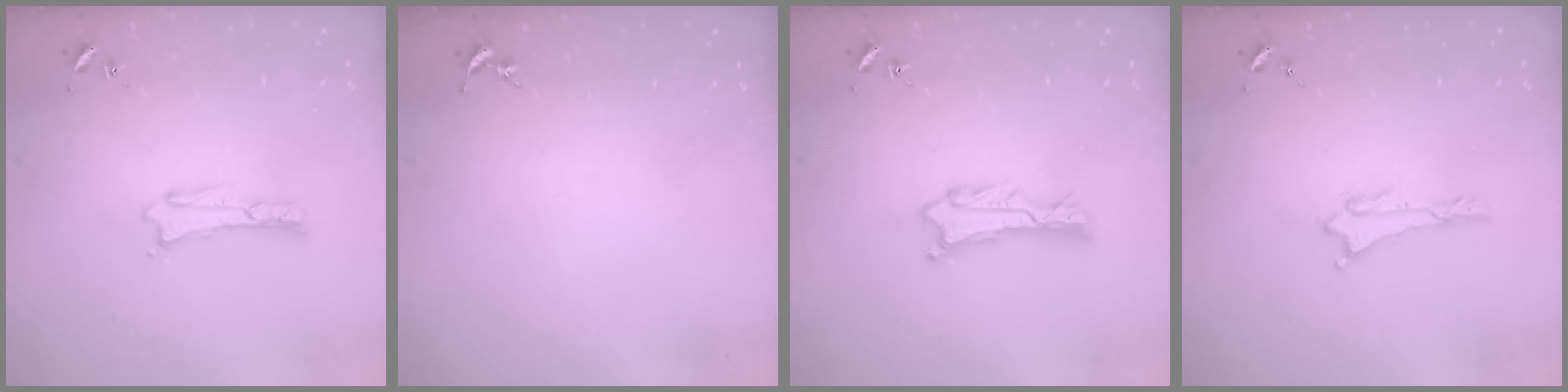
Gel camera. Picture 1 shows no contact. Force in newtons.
{"total": 0.0}
{"total": 0.9, "press": 0.9, "slide": 0.1}
{"total": 0.0}